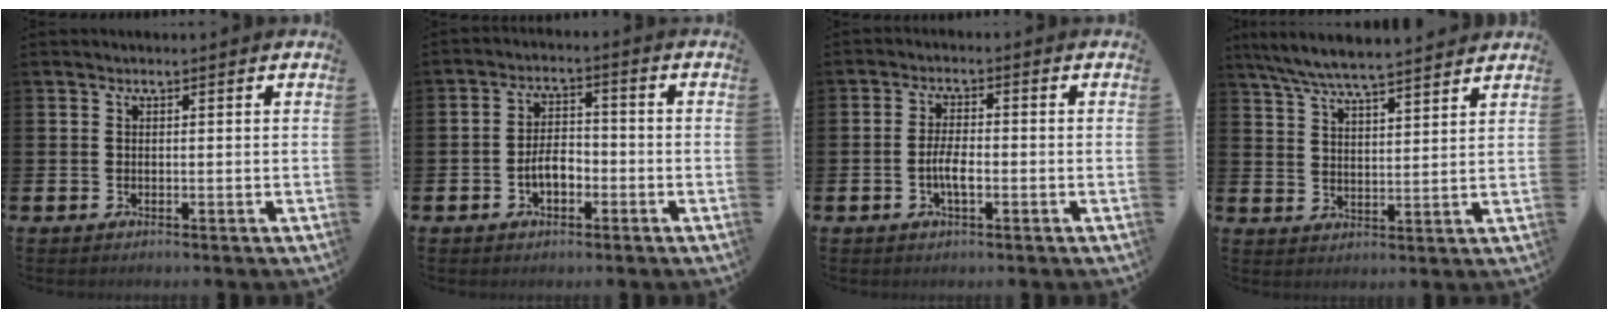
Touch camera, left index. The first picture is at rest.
{"total": 3.9, "force": [-1.6, 2.2, 2.8], "torque": [-0.046, 0.008, -0.033]}
{"total": 3.3, "force": [-0.9, 1.2, 2.9], "torque": [-0.054, -0.001, -0.021]}
{"total": 6.8, "force": [6.5, 0.2, 2.1], "torque": [-0.068, -0.032, 0.116]}